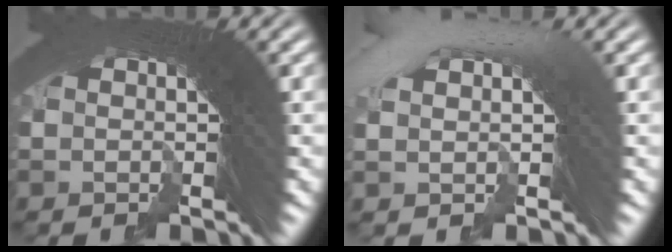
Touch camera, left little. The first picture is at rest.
{"total": 2.0, "force": [1.2, 0.5, 1.5], "torque": [-0.016, 0.035, 0.015]}